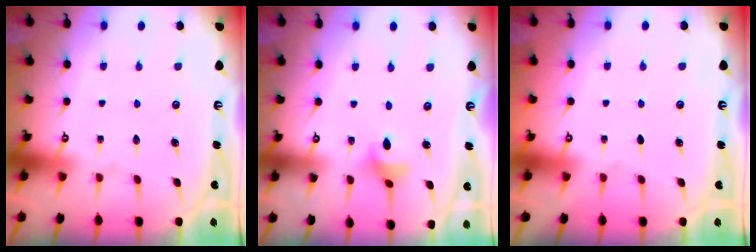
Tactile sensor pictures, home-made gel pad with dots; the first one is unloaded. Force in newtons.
{"total": 3.8, "press": 3.6, "slide": 1.1}
{"total": 0.0}